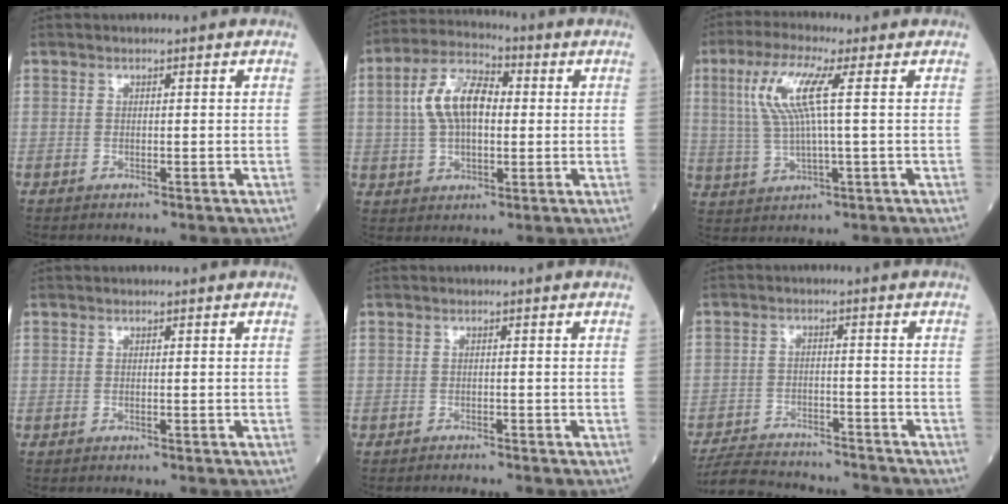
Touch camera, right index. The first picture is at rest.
{"total": 10.1, "force": [1.3, 5.1, 8.6], "torque": [-0.177, 0.026, 0.022]}
{"total": 8.9, "force": [2.4, 0.6, 8.5], "torque": [-0.193, 0.014, 0.047]}
{"total": 0.0}
{"total": 1.1, "force": [-1.1, -0.2, 0.0], "torque": [-0.001, -0.003, -0.017]}
{"total": 11.7, "force": [-11.2, 2.0, 2.7], "torque": [-0.050, 0.005, -0.171]}